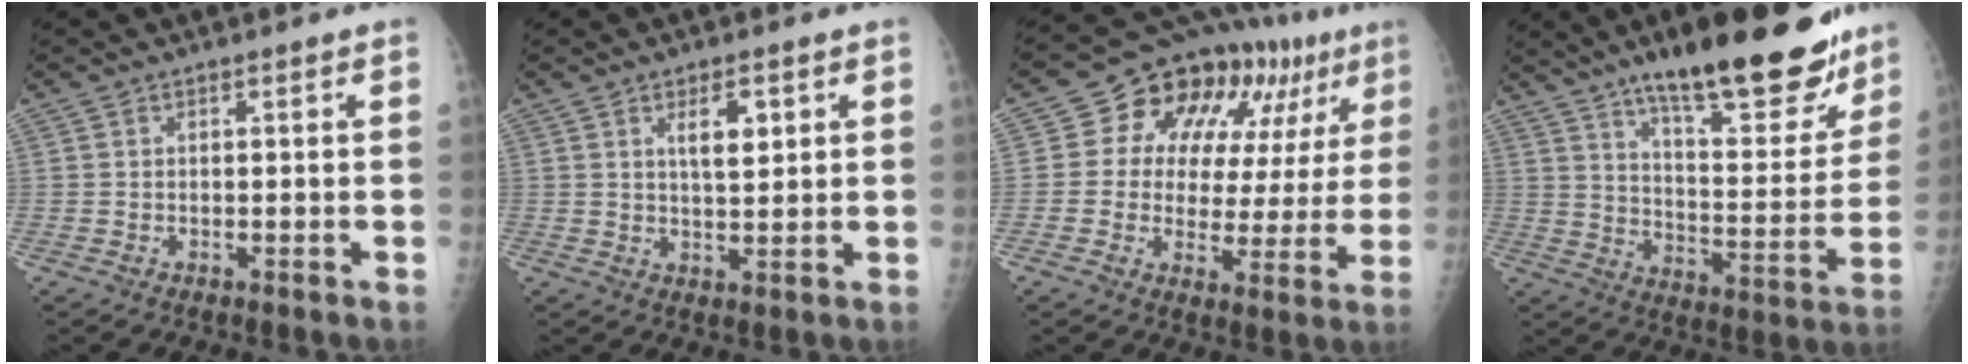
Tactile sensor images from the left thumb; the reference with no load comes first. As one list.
[{"total": 4.8, "force": [2.0, 2.0, 3.9], "torque": [-0.050, -0.011, 0.035]}, {"total": 19.3, "force": [8.0, 11.8, 13.1], "torque": [-0.127, 0.010, 0.110]}, {"total": 26.3, "force": [18.4, 7.6, 17.1], "torque": [-0.205, -0.078, 0.272]}]